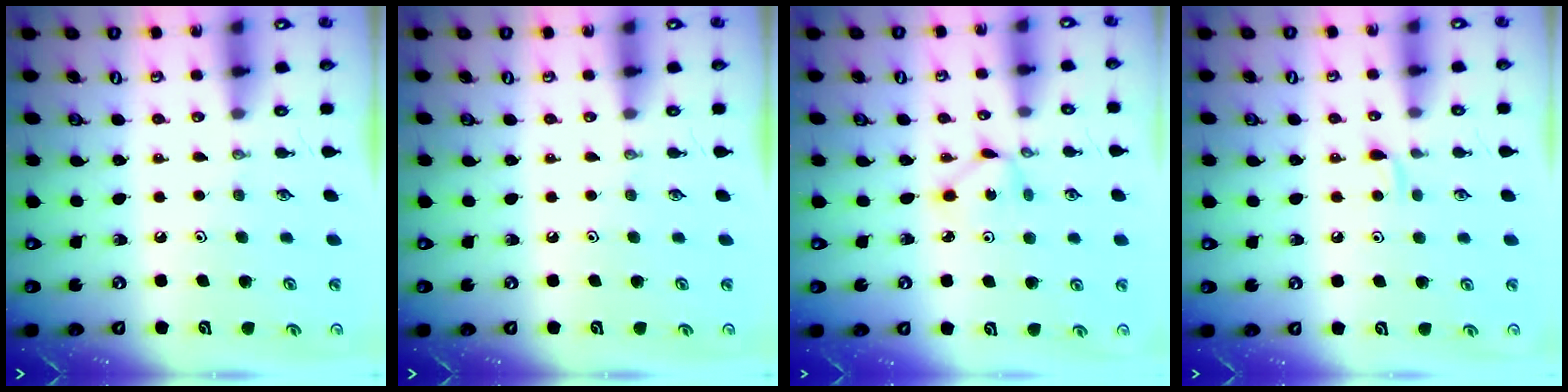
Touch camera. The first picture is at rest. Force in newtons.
{"total": 0.0}
{"total": 1.9, "press": 1.9, "slide": 0.2}
{"total": 4.4, "press": 4.3, "slide": 0.6}